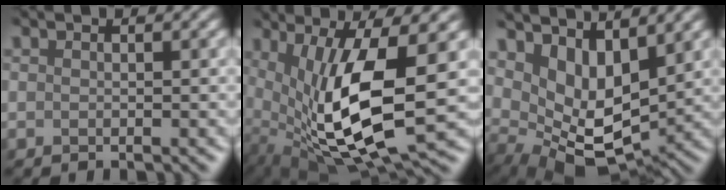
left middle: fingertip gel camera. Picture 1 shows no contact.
{"total": 11.9, "force": [0.0, 4.1, 11.1], "torque": [-0.221, -0.024, 0.013]}
{"total": 6.9, "force": [2.7, 3.9, 5.0], "torque": [-0.094, -0.017, 0.058]}